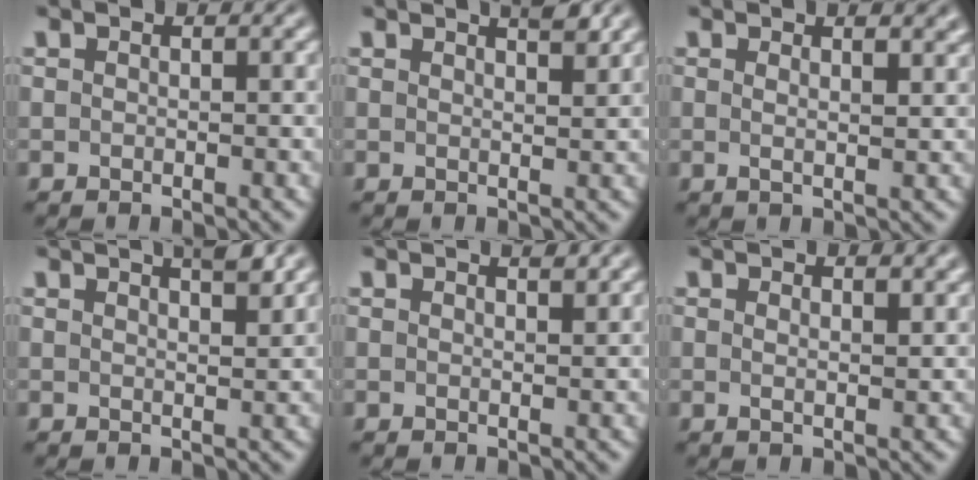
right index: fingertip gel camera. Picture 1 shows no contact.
{"total": 2.0, "force": [1.4, -0.8, 1.1], "torque": [-0.005, -0.003, 0.028]}
{"total": 2.2, "force": [1.3, -0.3, 1.7], "torque": [-0.014, -0.006, 0.023]}
{"total": 2.5, "force": [1.8, -0.7, 1.6], "torque": [-0.011, -0.002, 0.035]}
{"total": 1.2, "force": [0.9, -0.6, 0.5], "torque": [-0.001, -0.005, 0.020]}
{"total": 1.3, "force": [0.7, -0.9, 0.7], "torque": [-0.004, -0.011, 0.019]}